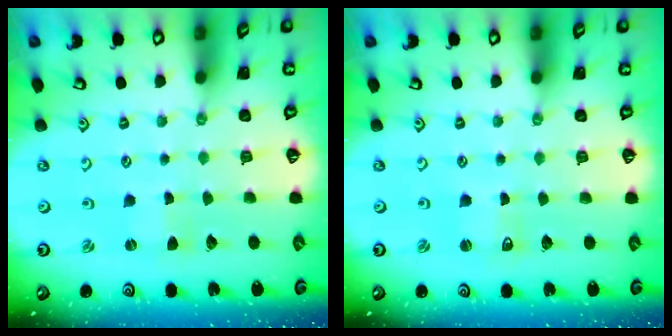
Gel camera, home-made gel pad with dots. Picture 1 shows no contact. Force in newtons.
{"total": 0.7, "press": 0.7, "slide": 0.1}